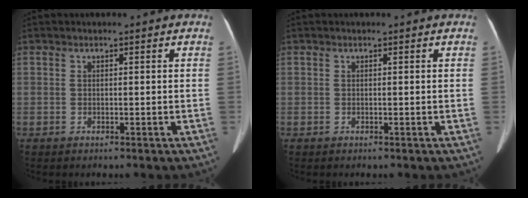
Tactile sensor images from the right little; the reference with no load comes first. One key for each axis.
{"total": 0.0}